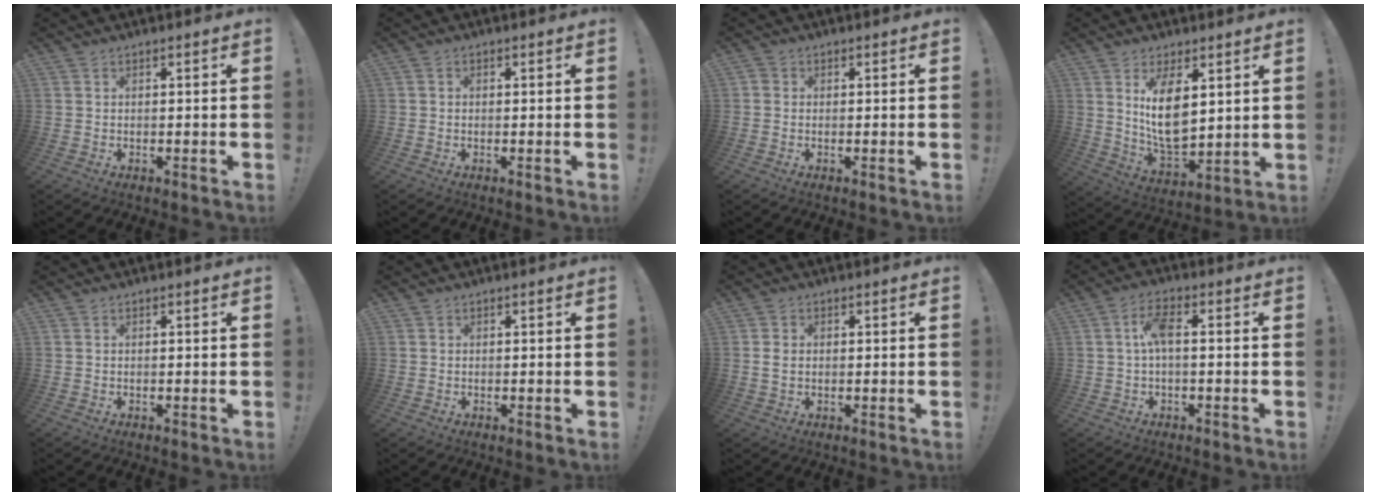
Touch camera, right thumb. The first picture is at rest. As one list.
[{"total": 1.0, "force": [-0.4, 0.8, 0.4], "torque": [-0.009, 0.005, -0.007]}, {"total": 1.2, "force": [-0.1, 1.0, 0.5], "torque": [-0.010, 0.005, -0.001]}, {"total": 12.8, "force": [4.8, 7.1, 9.5], "torque": [-0.171, -0.041, 0.087]}, {"total": 0.0}, {"total": 1.1, "force": [0.3, 1.1, -0.1], "torque": [0.009, -0.005, 0.003]}, {"total": 4.6, "force": [0.3, 3.3, 3.1], "torque": [-0.053, -0.001, 0.002]}, {"total": 6.4, "force": [0.1, 2.4, 5.9], "torque": [-0.117, 0.010, 0.000]}]